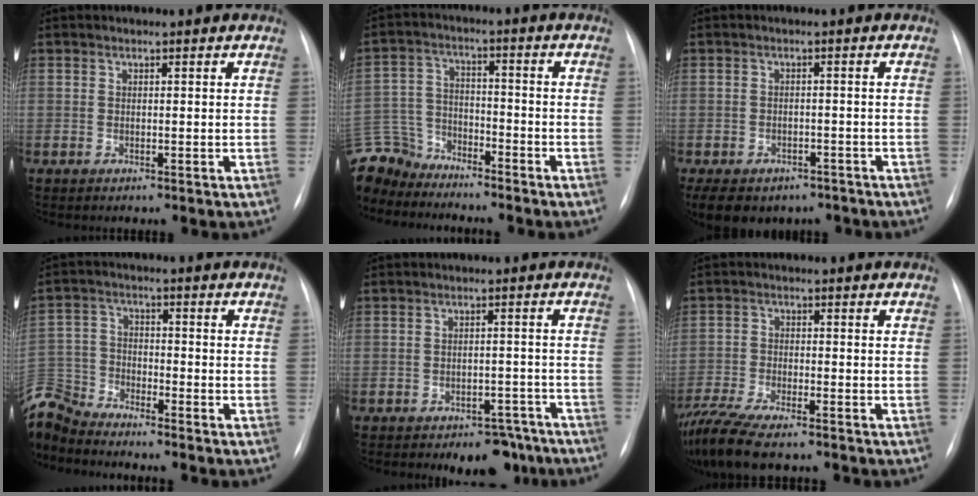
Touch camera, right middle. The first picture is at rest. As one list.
[{"total": 11.4, "force": [-10.6, 4.0, 1.2], "torque": [-0.039, 0.014, -0.203]}, {"total": 15.6, "force": [-10.5, 9.8, 5.9], "torque": [-0.162, -0.005, -0.123]}, {"total": 9.0, "force": [-8.9, 1.1, 0.5], "torque": [-0.026, 0.010, -0.182]}, {"total": 7.6, "force": [-6.0, 3.8, 2.7], "torque": [-0.012, 0.023, -0.076]}, {"total": 11.2, "force": [-9.3, 1.9, 5.9], "torque": [-0.110, -0.020, -0.155]}]